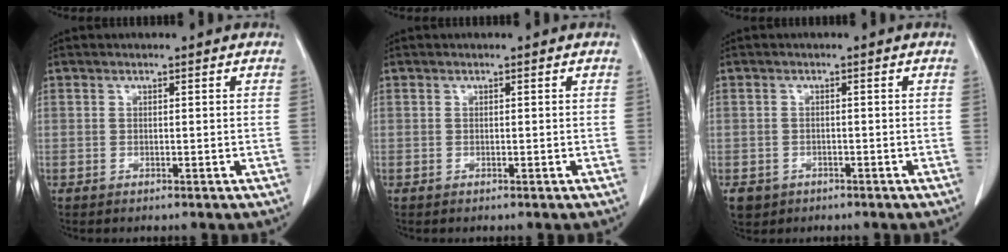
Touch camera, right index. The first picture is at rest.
{"total": 0.0}
{"total": 6.5, "force": [-3.6, 5.2, 1.5], "torque": [-0.035, 0.004, -0.050]}